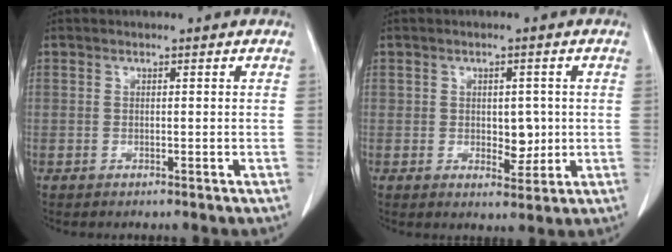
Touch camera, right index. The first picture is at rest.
{"total": 4.0, "force": [0.0, 2.5, 3.2], "torque": [-0.038, -0.002, 0.007]}